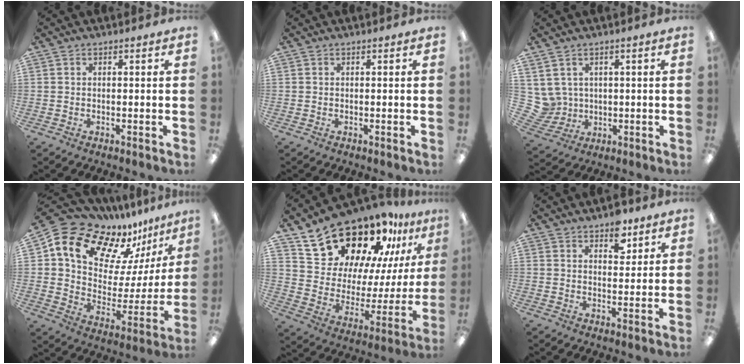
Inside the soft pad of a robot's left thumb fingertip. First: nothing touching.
{"total": 0.0}
{"total": 5.6, "force": [2.1, 5.2, 0.4], "torque": [-0.042, -0.013, 0.044]}
{"total": 16.1, "force": [12.1, 8.7, 6.2], "torque": [-0.122, -0.089, 0.212]}
{"total": 22.5, "force": [18.4, 10.0, 8.1], "torque": [-0.136, -0.133, 0.333]}
{"total": 6.3, "force": [4.2, 3.5, 3.2], "torque": [-0.025, -0.020, 0.067]}